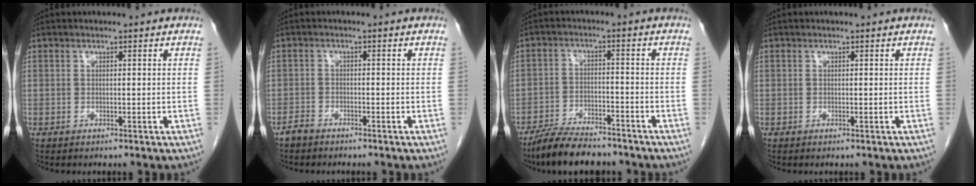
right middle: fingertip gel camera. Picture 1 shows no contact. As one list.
[{"total": 1.8, "force": [-1.6, 0.8, 0.4], "torque": [-0.014, 0.000, -0.030]}, {"total": 9.0, "force": [-7.8, 2.5, 3.8], "torque": [-0.068, -0.014, -0.134]}, {"total": 0.0}]